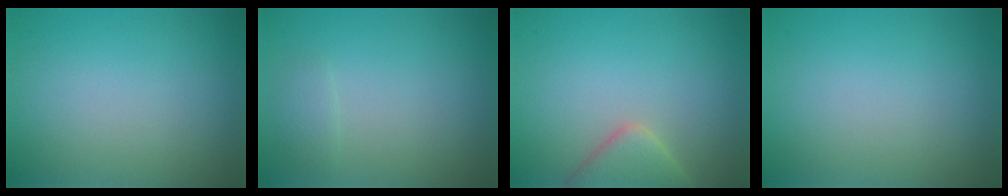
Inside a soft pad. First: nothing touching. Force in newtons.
{"total": 0.9, "press": 0.9, "slide": 0.0}
{"total": 3.8, "press": 3.7, "slide": 0.3}
{"total": 0.0}